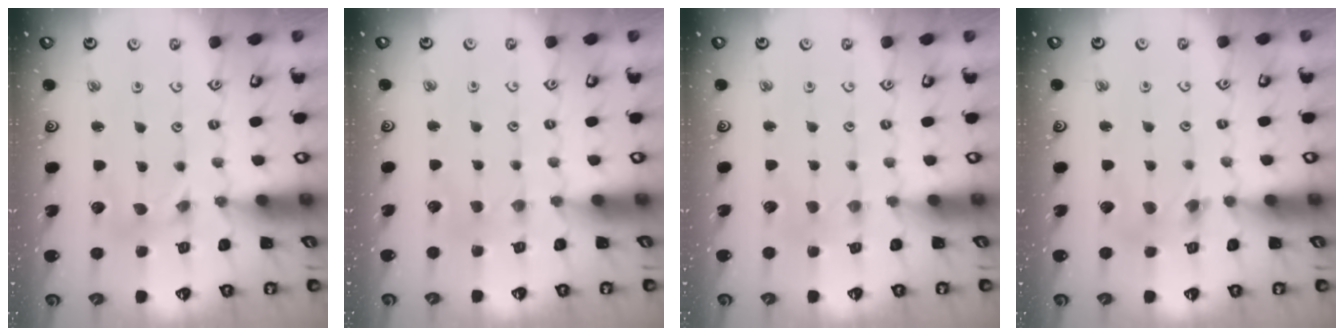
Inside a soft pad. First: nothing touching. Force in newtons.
{"total": 2.8, "press": 2.7, "slide": 0.5}
{"total": 2.2, "press": 2.1, "slide": 0.4}
{"total": 4.0, "press": 3.9, "slide": 0.4}